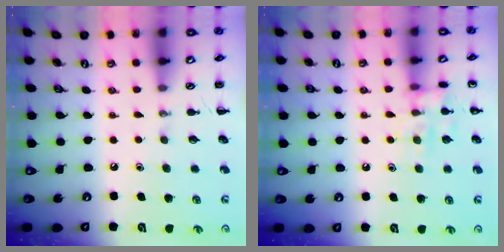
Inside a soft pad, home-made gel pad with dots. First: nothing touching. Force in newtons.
{"total": 9.5, "press": 9.5, "slide": 0.6}